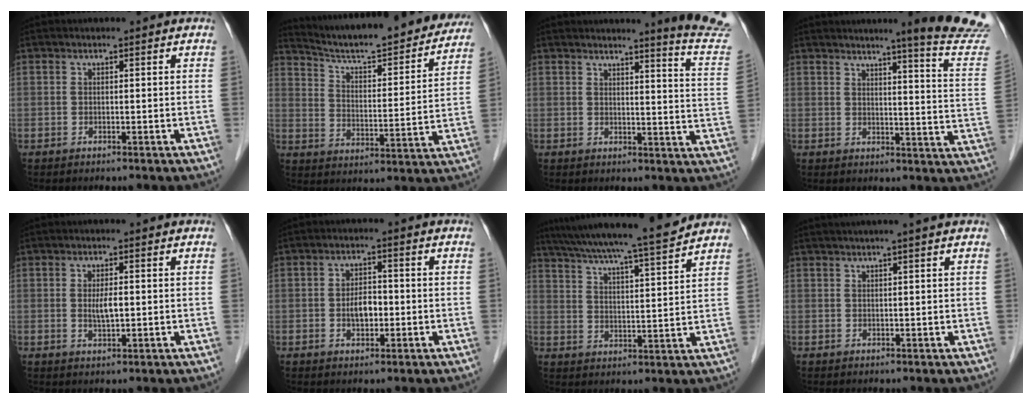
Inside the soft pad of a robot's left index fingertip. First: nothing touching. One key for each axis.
{"total": 23.5, "fx": 21.6, "fy": 2.9, "fz": 8.8, "tx": -0.134, "ty": -0.030, "tz": 0.292}
{"total": 11.0, "fx": 10.5, "fy": -1.9, "fz": 2.4, "tx": -0.021, "ty": -0.106, "tz": 0.099}
{"total": 14.7, "fx": 13.4, "fy": -1.7, "fz": 5.9, "tx": -0.066, "ty": -0.103, "tz": 0.136}
{"total": 2.6, "fx": 0.0, "fy": 0.7, "fz": 2.5, "tx": -0.048, "ty": -0.001, "tz": 0.002}
{"total": 3.7, "fx": -0.8, "fy": 2.0, "fz": 3.0, "tx": -0.054, "ty": 0.006, "tz": -0.012}
{"total": 16.5, "fx": 14.8, "fy": -0.8, "fz": 7.2, "tx": -0.127, "ty": -0.002, "tz": 0.220}
{"total": 4.6, "fx": 3.7, "fy": -0.8, "fz": 2.6, "tx": -0.033, "ty": 0.023, "tz": 0.051}